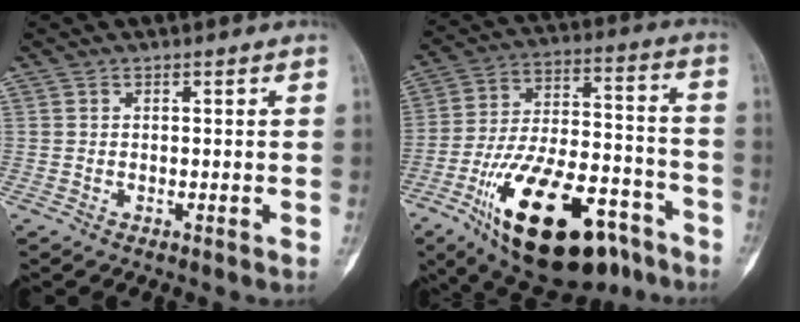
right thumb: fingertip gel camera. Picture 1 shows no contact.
{"total": 27.4, "force": [-14.7, 12.4, 19.5], "torque": [-0.332, 0.067, -0.234]}